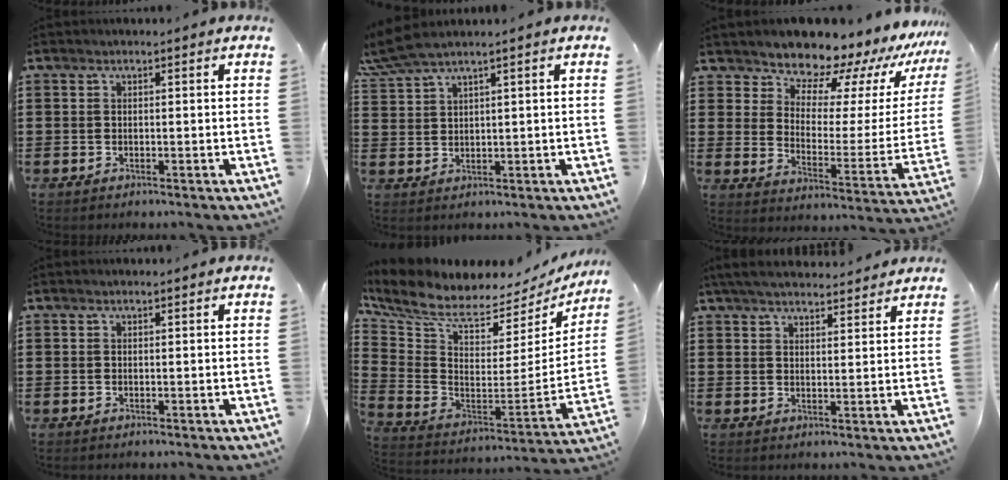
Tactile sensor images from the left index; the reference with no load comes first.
{"total": 3.9, "force": [3.0, 0.5, 2.5], "torque": [-0.067, -0.003, 0.051]}
{"total": 10.7, "force": [10.0, 3.0, 2.1], "torque": [-0.065, -0.090, 0.173]}
{"total": 0.0}
{"total": 6.8, "force": [5.6, 1.8, 3.4], "torque": [-0.097, -0.056, 0.093]}
{"total": 4.7, "force": [4.5, 0.6, 1.4], "torque": [-0.041, -0.012, 0.082]}